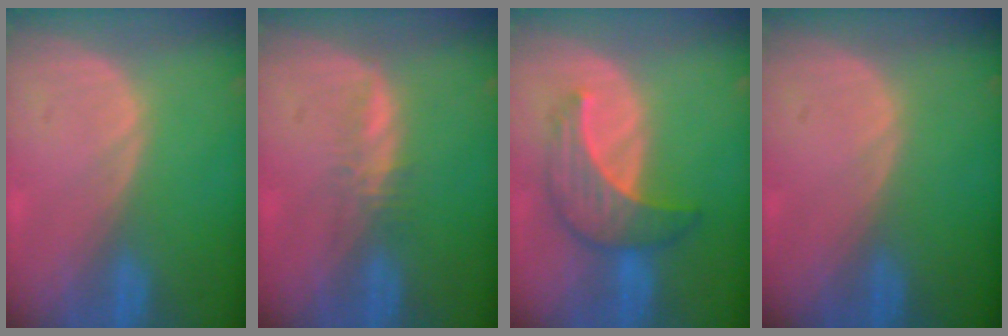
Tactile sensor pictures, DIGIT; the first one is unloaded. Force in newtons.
{"total": 2.0, "press": 1.8, "slide": 0.6}
{"total": 6.9, "press": 6.8, "slide": 1.0}
{"total": 0.0}